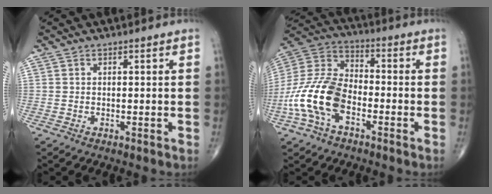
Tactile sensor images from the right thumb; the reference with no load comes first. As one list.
[{"total": 16.0, "force": [-5.4, 9.2, 11.9], "torque": [-0.247, 0.040, -0.111]}]